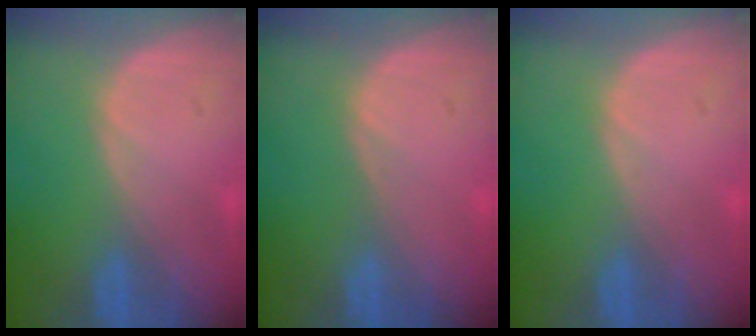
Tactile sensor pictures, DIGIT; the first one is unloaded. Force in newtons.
{"total": 0.0}
{"total": 0.0}